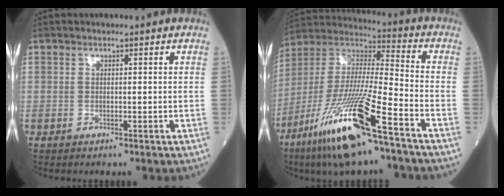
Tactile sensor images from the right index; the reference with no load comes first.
{"total": 20.4, "force": [-11.8, 1.6, 16.5], "torque": [-0.366, -0.050, -0.227]}